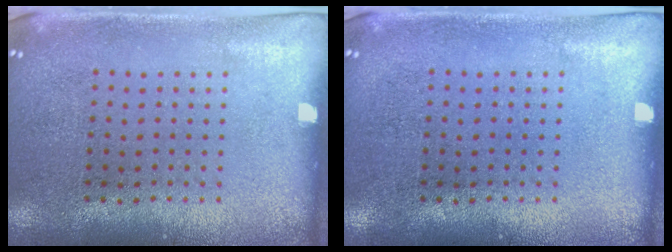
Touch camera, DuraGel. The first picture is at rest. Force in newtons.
{"total": 0.0}